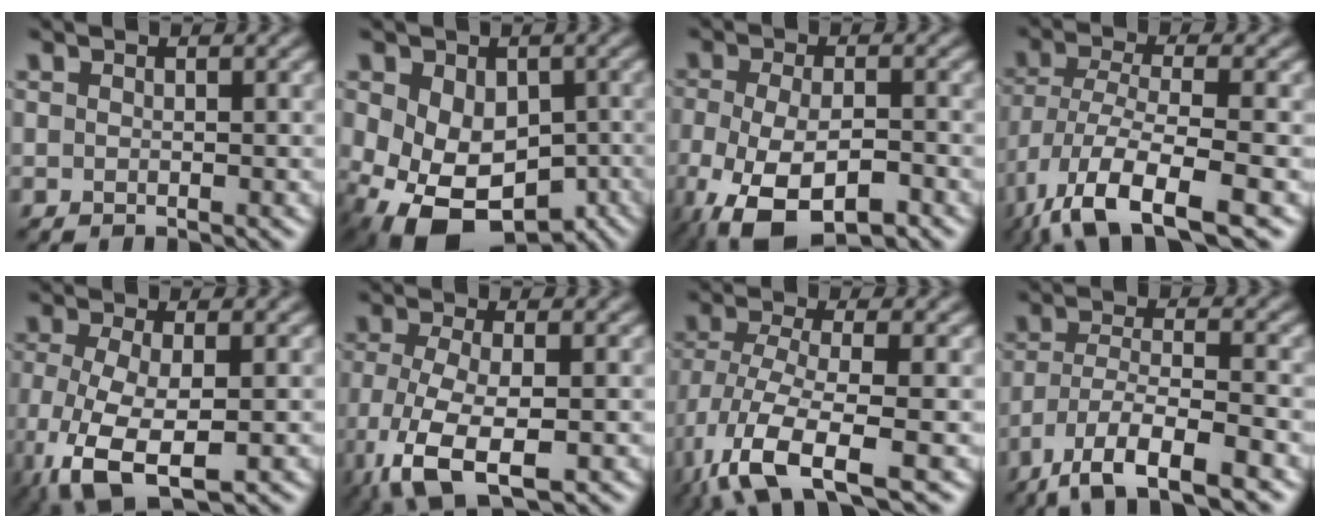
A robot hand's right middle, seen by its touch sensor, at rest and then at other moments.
{"total": 10.2, "force": [-3.1, 6.9, 6.9], "torque": [-0.126, -0.039, -0.035]}
{"total": 8.8, "force": [-4.7, 3.9, 6.4], "torque": [-0.132, -0.028, -0.078]}
{"total": 9.6, "force": [-5.5, 3.0, 7.2], "torque": [-0.140, -0.013, -0.105]}
{"total": 7.0, "force": [-2.6, 2.9, 5.7], "torque": [-0.134, -0.016, -0.047]}
{"total": 7.1, "force": [-2.9, 2.8, 5.8], "torque": [-0.137, -0.018, -0.057]}
{"total": 9.0, "force": [-4.6, 2.9, 7.2], "torque": [-0.155, -0.018, -0.092]}
{"total": 7.8, "force": [-5.3, 2.1, 5.4], "torque": [-0.097, -0.005, -0.098]}